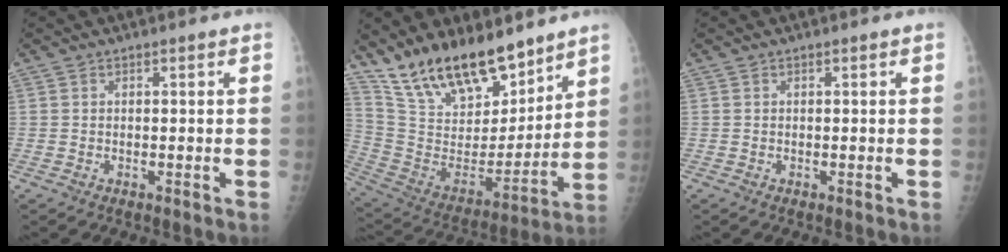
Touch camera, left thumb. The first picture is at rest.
{"total": 21.4, "force": [16.5, 8.6, 10.5], "torque": [-0.152, -0.087, 0.301]}
{"total": 0.0}